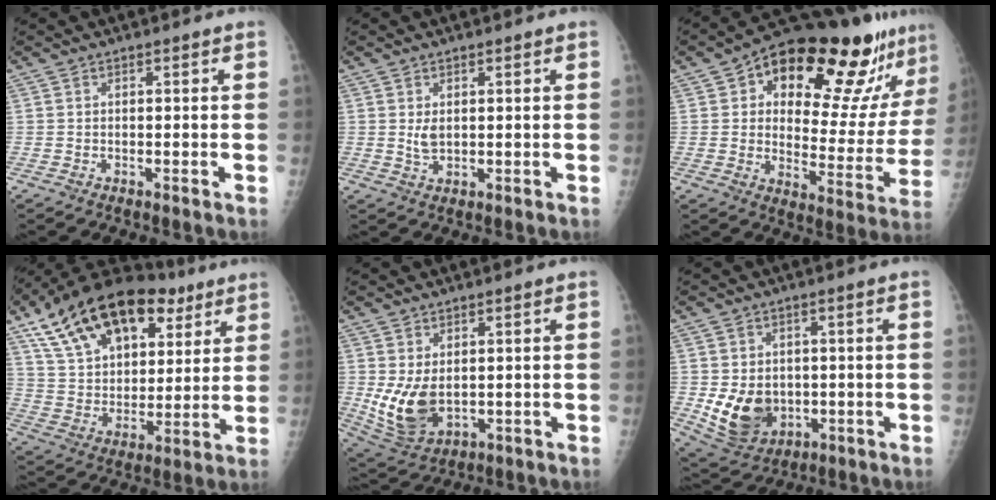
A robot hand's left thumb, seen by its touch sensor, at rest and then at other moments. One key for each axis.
{"total": 2.5, "fx": 0.7, "fy": 1.5, "fz": 1.9, "tx": -0.029, "ty": -0.008, "tz": 0.016}
{"total": 24.6, "fx": 14.9, "fy": 9.6, "fz": 17.2, "tx": -0.194, "ty": -0.042, "tz": 0.213}
{"total": 26.2, "fx": 14.2, "fy": 14.6, "fz": 16.5, "tx": -0.259, "ty": -0.004, "tz": 0.244}
{"total": 9.3, "fx": 0.2, "fy": 6.0, "fz": 7.0, "tx": -0.126, "ty": -0.017, "tz": 0.025}
{"total": 10.4, "fx": -1.1, "fy": 8.1, "fz": 6.4, "tx": -0.086, "ty": -0.007, "tz": 0.006}